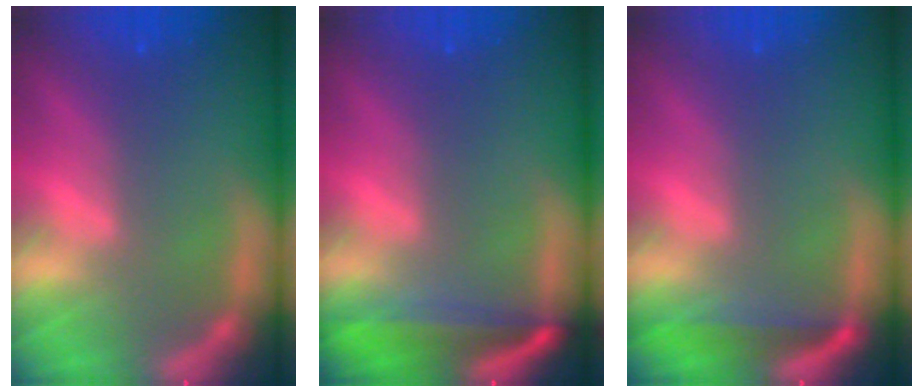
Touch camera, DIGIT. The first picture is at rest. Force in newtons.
{"total": 5.5}
{"total": 3.0}